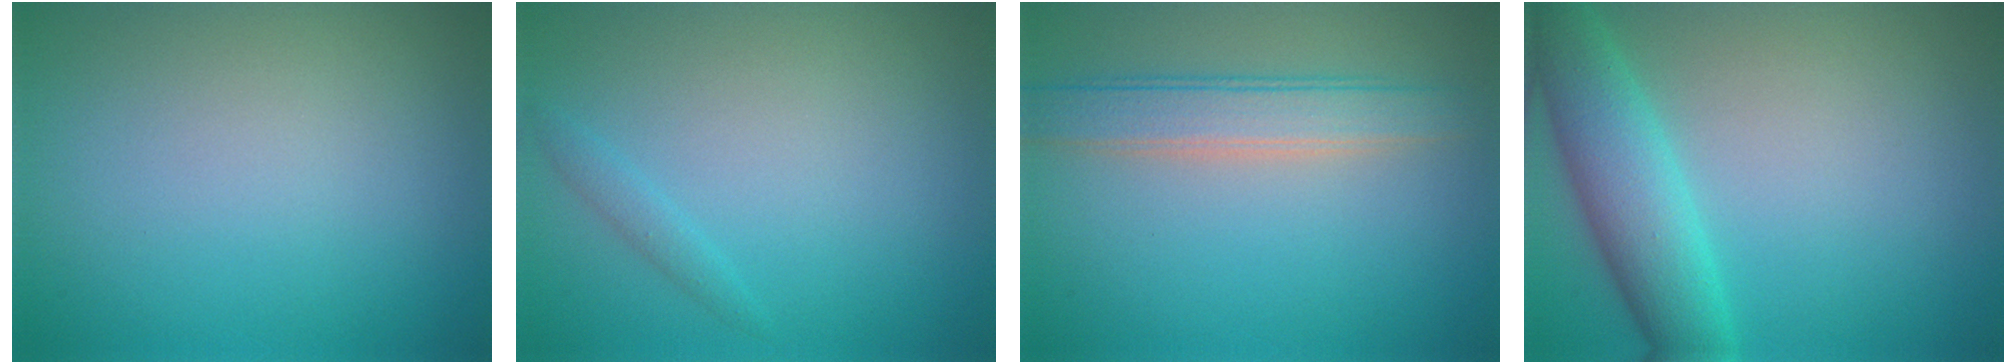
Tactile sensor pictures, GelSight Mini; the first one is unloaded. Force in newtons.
{"total": 0.9, "press": 0.9, "slide": 0.0}
{"total": 3.5, "press": 3.5, "slide": 0.2}
{"total": 5.4, "press": 5.4, "slide": 0.2}